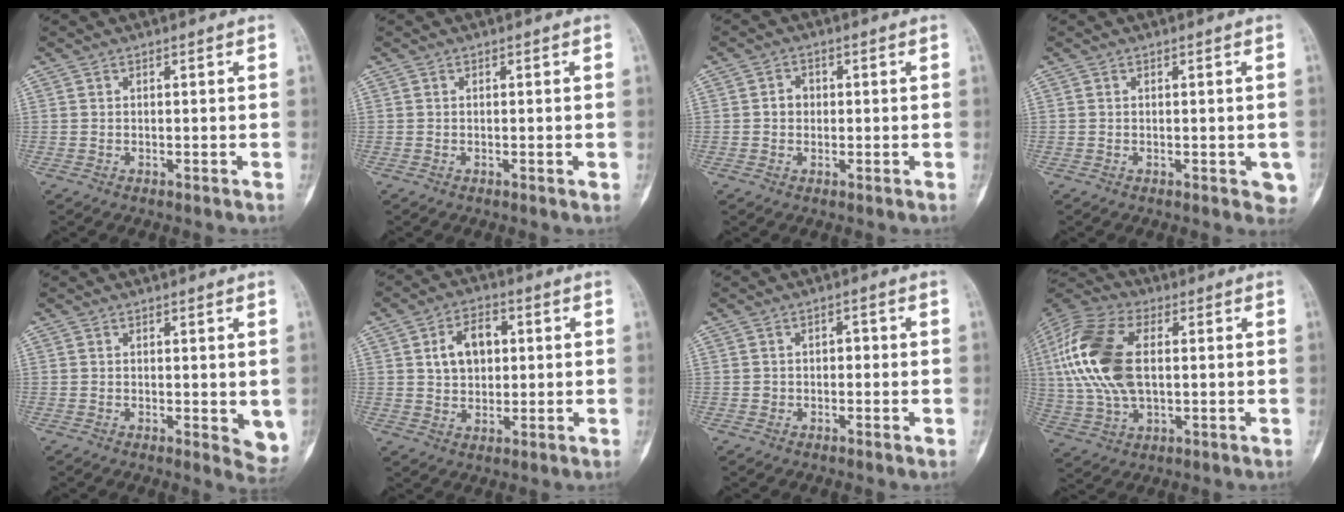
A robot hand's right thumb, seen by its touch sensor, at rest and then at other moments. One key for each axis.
{"total": 0.6, "fx": -0.1, "fy": 0.1, "fz": 0.6, "tx": -0.003, "ty": -0.002, "tz": 0.000}
{"total": 2.5, "fx": 0.0, "fy": 2.2, "fz": 1.2, "tx": -0.006, "ty": 0.007, "tz": -0.004}
{"total": 2.9, "fx": -0.5, "fy": 1.5, "fz": 2.4, "tx": -0.002, "ty": -0.002, "tz": -0.005}
{"total": 4.4, "fx": -0.1, "fy": 1.7, "fz": 4.0, "tx": -0.036, "ty": -0.012, "tz": 0.001}
{"total": 8.3, "fx": 1.8, "fy": 5.8, "fz": 5.7, "tx": -0.071, "ty": 0.004, "tz": 0.029}
{"total": 1.8, "fx": -0.2, "fy": 1.5, "fz": 0.9, "tx": 0.006, "ty": 0.008, "tz": -0.009}
{"total": 18.8, "fx": 2.4, "fy": 10.4, "fz": 15.5, "tx": -0.341, "ty": 0.009, "tz": 0.042}